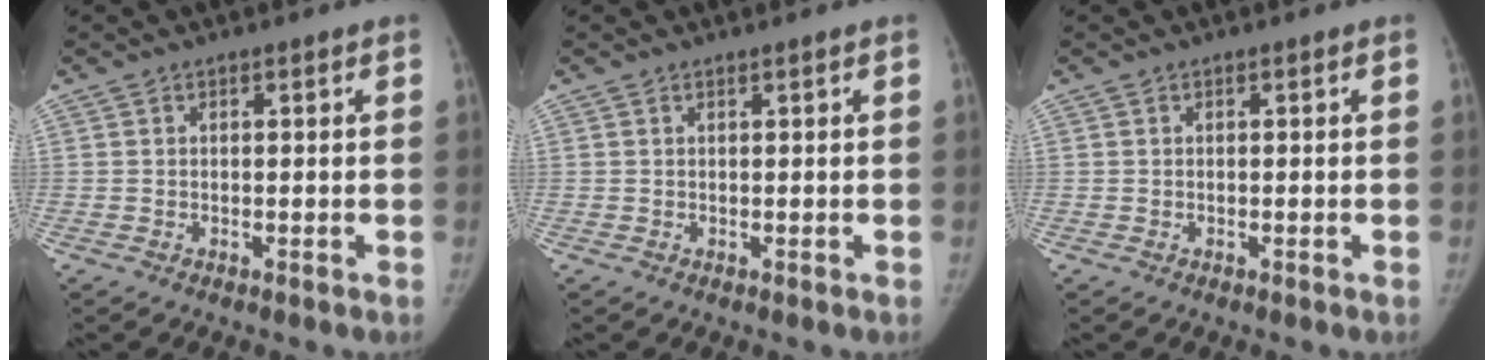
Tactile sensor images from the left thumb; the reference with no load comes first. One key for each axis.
{"total": 0.0}
{"total": 0.0}